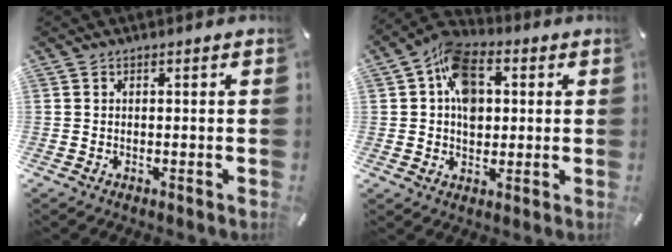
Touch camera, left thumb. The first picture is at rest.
{"total": 11.7, "force": [2.3, 8.7, 7.5], "torque": [-0.122, 0.007, 0.045]}